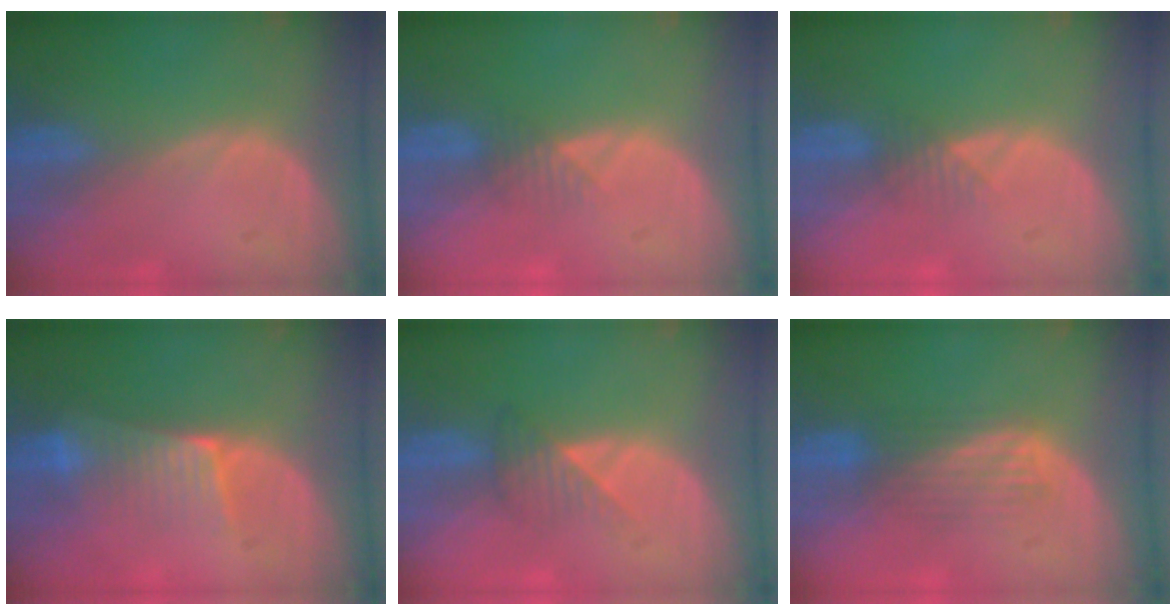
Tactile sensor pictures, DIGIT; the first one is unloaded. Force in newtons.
{"total": 1.9, "press": 1.6, "slide": 1.0}
{"total": 1.9, "press": 1.6, "slide": 1.0}
{"total": 6.3, "press": 5.5, "slide": 3.1}
{"total": 3.3, "press": 3.1, "slide": 1.1}
{"total": 4.2, "press": 4.2, "slide": 0.1}